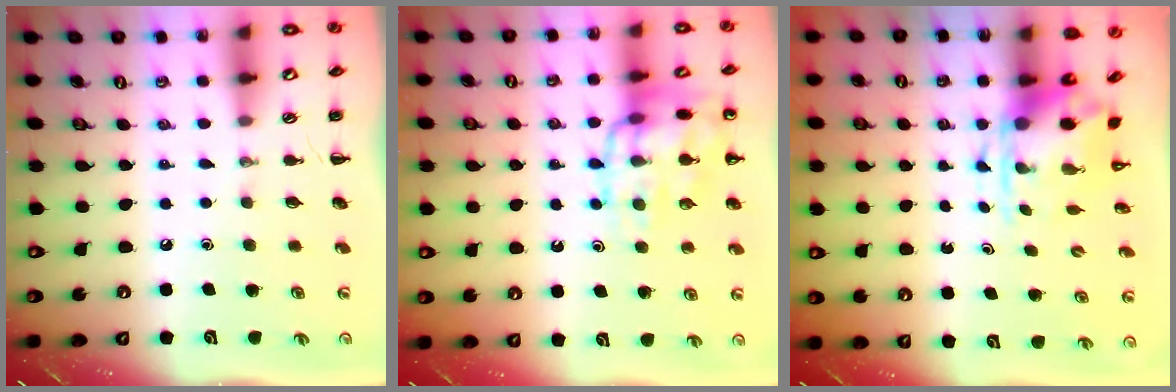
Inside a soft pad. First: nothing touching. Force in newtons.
{"total": 16.2, "press": 16.1, "slide": 1.6}
{"total": 3.7, "press": 3.6, "slide": 0.9}